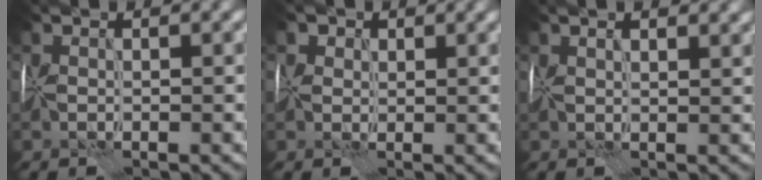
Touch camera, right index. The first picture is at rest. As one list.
[{"total": 1.8, "force": [1.0, 1.4, 0.5], "torque": [-0.010, -0.002, 0.010]}, {"total": 4.0, "force": [2.4, 1.8, 2.6], "torque": [-0.036, 0.019, 0.024]}]